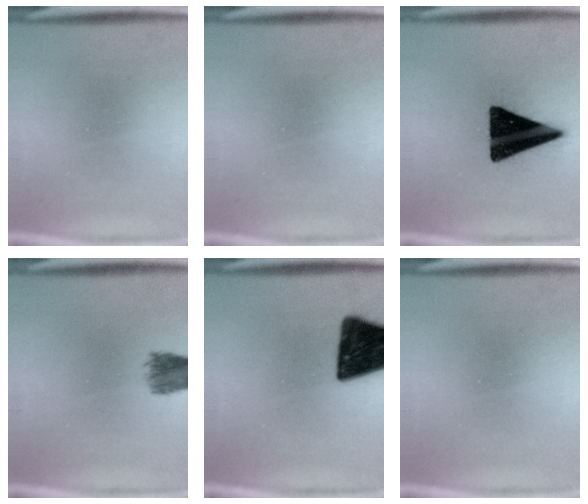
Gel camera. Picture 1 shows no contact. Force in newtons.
{"total": 0.0}
{"total": 18.8}
{"total": 3.9}
{"total": 16.3}
{"total": 0.0}